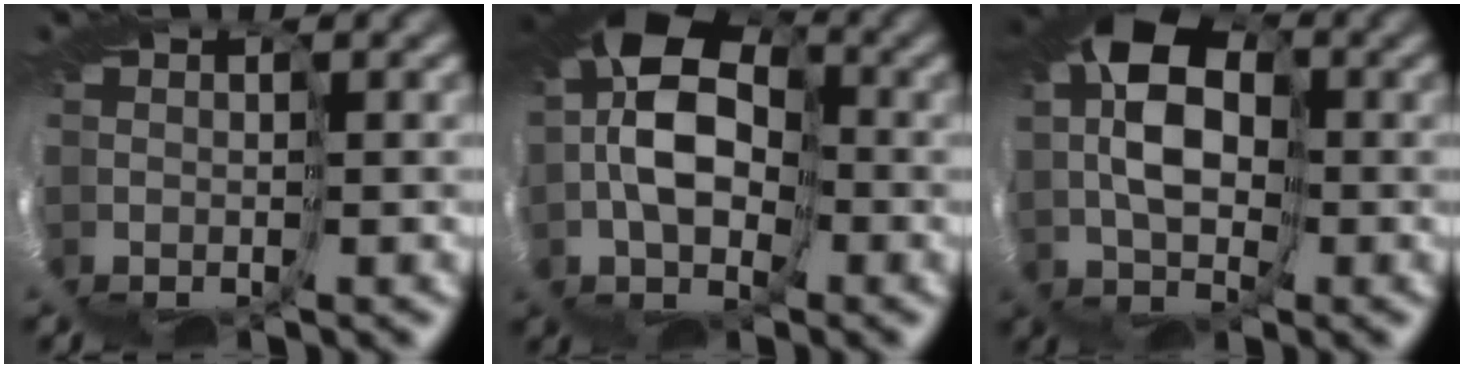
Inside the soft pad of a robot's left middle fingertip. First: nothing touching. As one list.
[{"total": 9.3, "force": [0.9, 5.6, 7.3], "torque": [-0.116, 0.021, -0.004]}, {"total": 5.8, "force": [2.2, 2.8, 4.5], "torque": [-0.092, 0.020, 0.023]}]